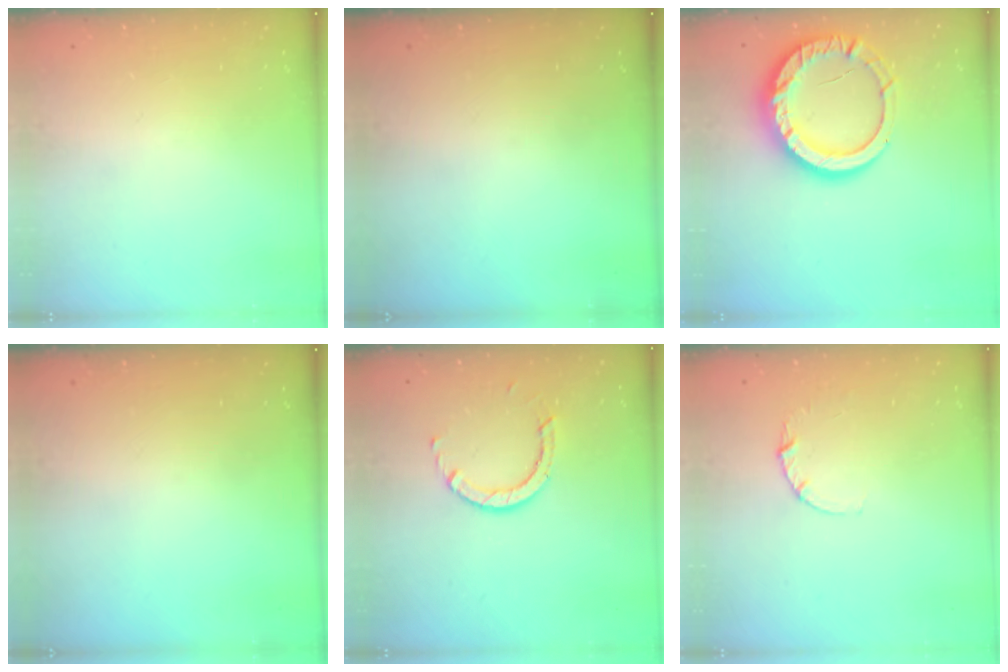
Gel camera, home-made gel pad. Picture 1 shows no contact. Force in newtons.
{"total": 0.0}
{"total": 16.9, "press": 16.8, "slide": 1.5}
{"total": 0.0}
{"total": 3.1, "press": 3.1, "slide": 0.1}
{"total": 2.8, "press": 2.8, "slide": 0.3}